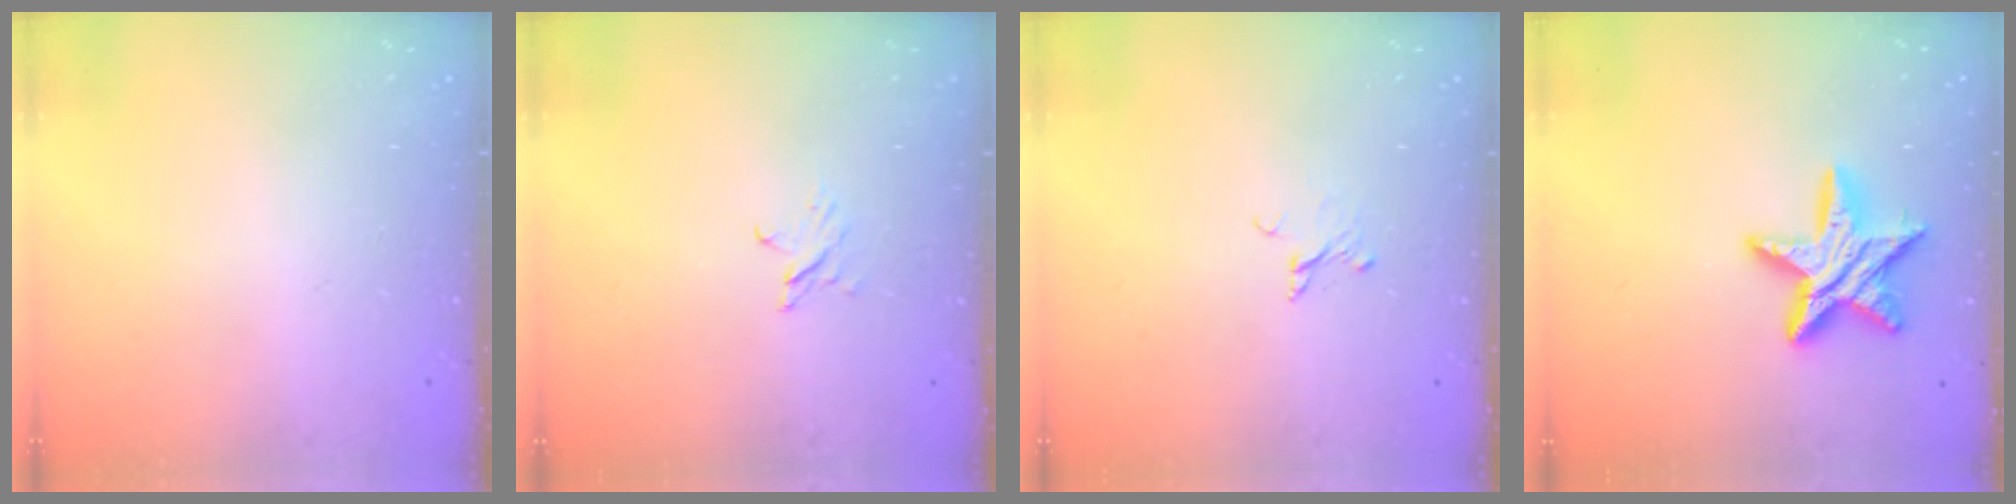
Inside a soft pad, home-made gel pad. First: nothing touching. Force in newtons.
{"total": 2.3, "press": 2.3, "slide": 0.3}
{"total": 2.2, "press": 2.2, "slide": 0.1}
{"total": 13.1, "press": 13.0, "slide": 0.8}